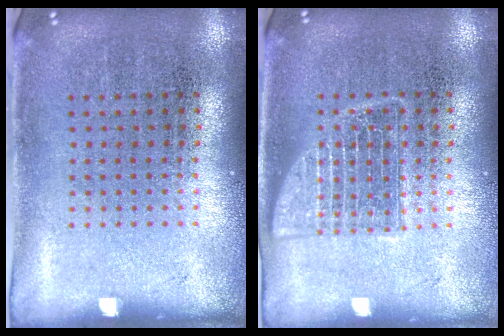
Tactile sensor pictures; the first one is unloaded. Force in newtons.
{"total": 2.5, "press": 2.5, "slide": 0.4}